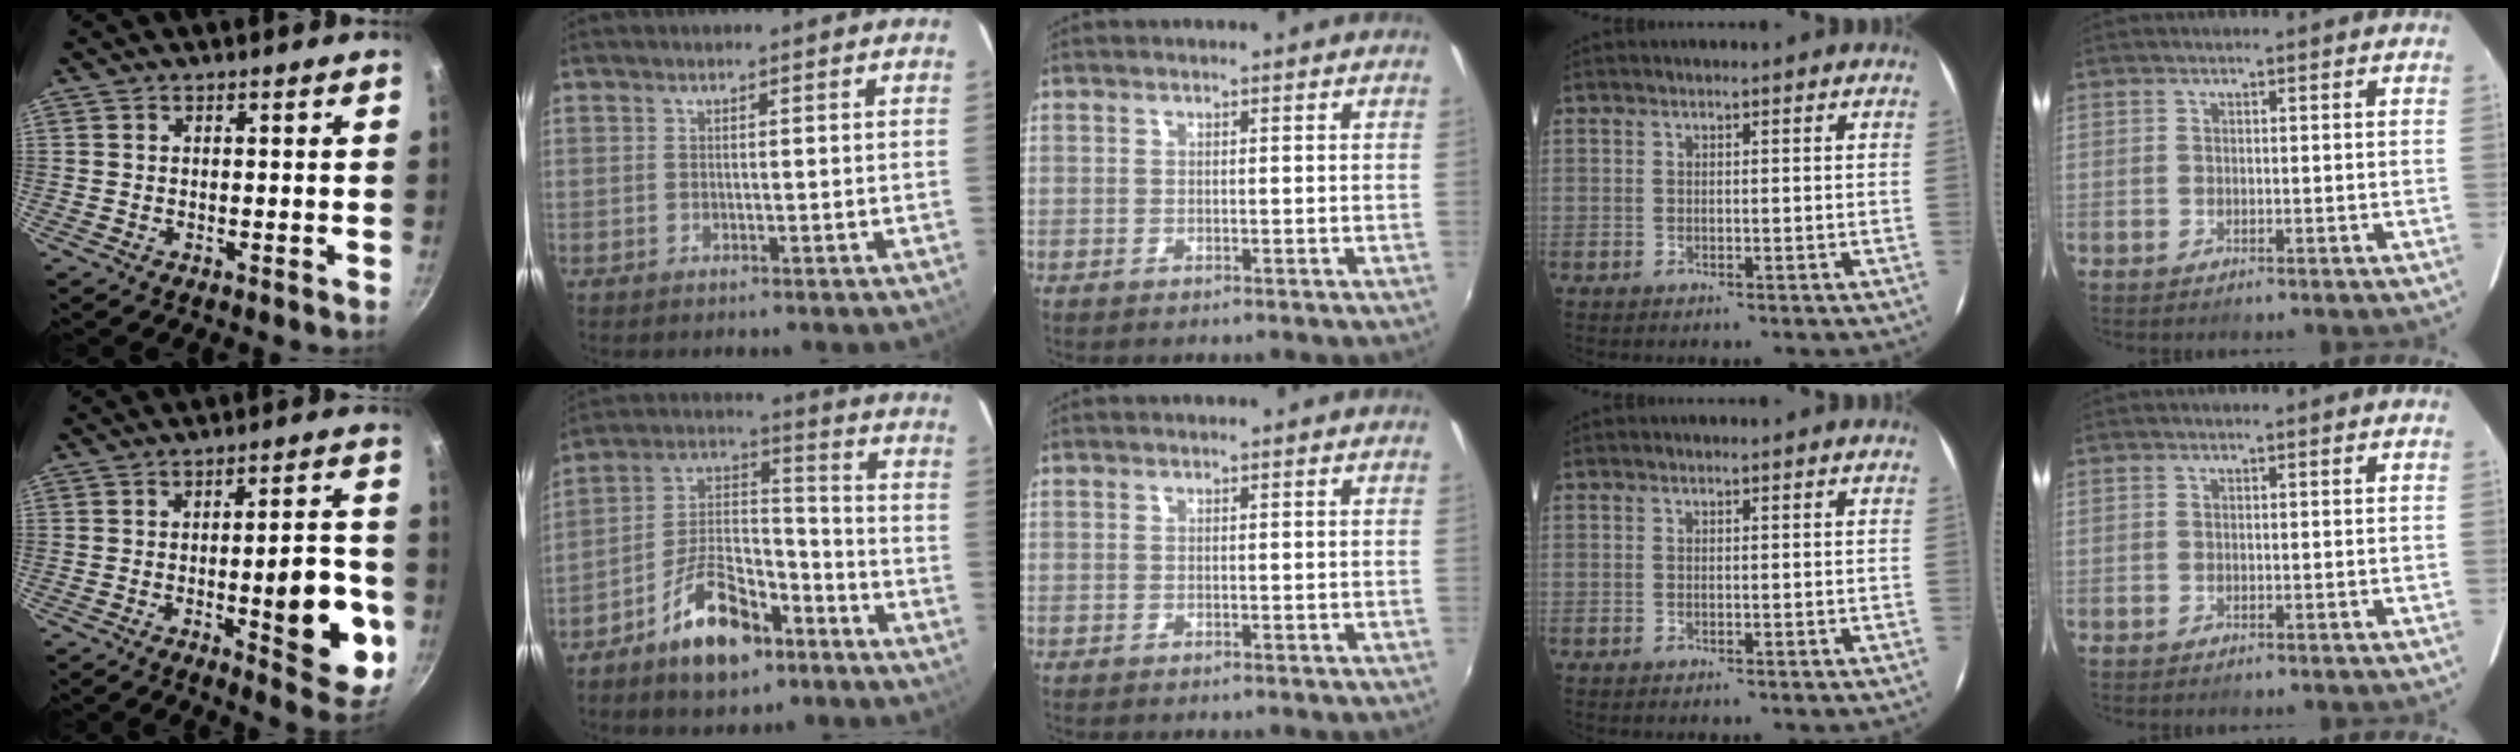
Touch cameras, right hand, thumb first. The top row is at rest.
{"thumb": {"total": 16.9, "force": [-3.7, 5.8, 15.4], "torque": [-0.152, 0.010, -0.047]}, "index": {"total": 14.5, "force": [-9.0, 7.0, 8.8], "torque": [-0.166, 0.027, -0.147]}}